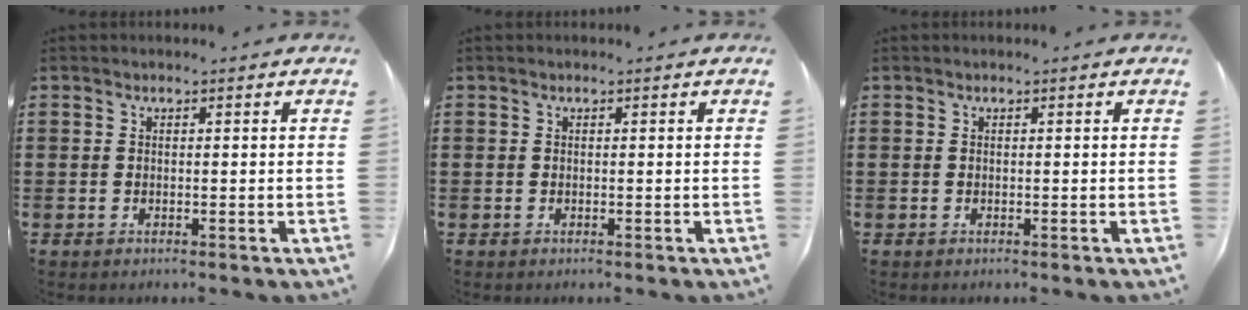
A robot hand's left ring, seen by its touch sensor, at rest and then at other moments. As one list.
[{"total": 0.0}, {"total": 0.0}]